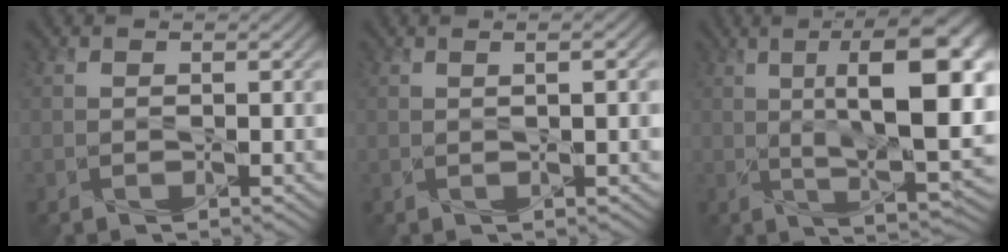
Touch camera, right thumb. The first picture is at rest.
{"total": 2.2, "force": [0.3, 0.2, 2.1], "torque": [-0.029, 0.007, 0.006]}
{"total": 14.7, "force": [3.1, 4.8, 13.5], "torque": [-0.196, 0.012, 0.044]}